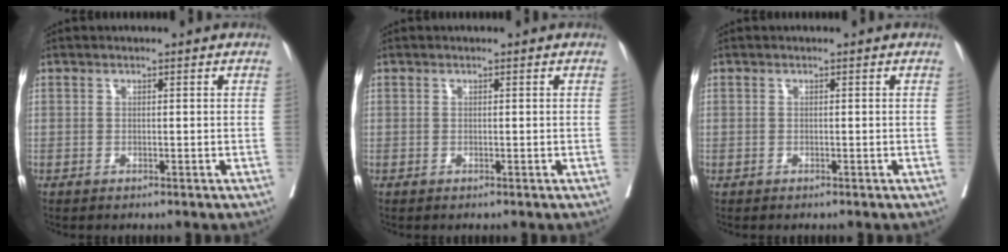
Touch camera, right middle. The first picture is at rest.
{"total": 0.0}
{"total": 0.0}